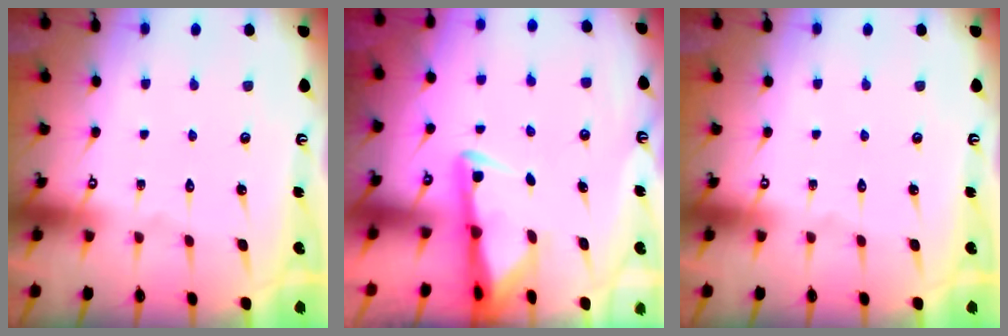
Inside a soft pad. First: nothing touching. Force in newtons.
{"total": 2.8, "press": 2.7, "slide": 0.6}
{"total": 0.0}